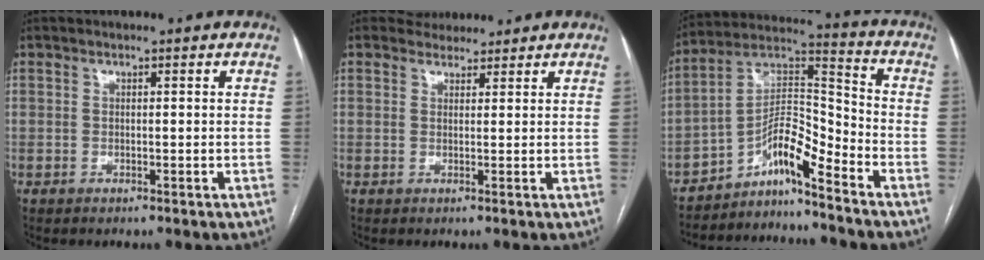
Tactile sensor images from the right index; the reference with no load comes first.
{"total": 2.7, "force": [2.4, 1.2, -0.3], "torque": [0.001, 0.015, 0.035]}
{"total": 9.0, "force": [-6.8, 1.2, 5.9], "torque": [-0.110, 0.035, -0.118]}